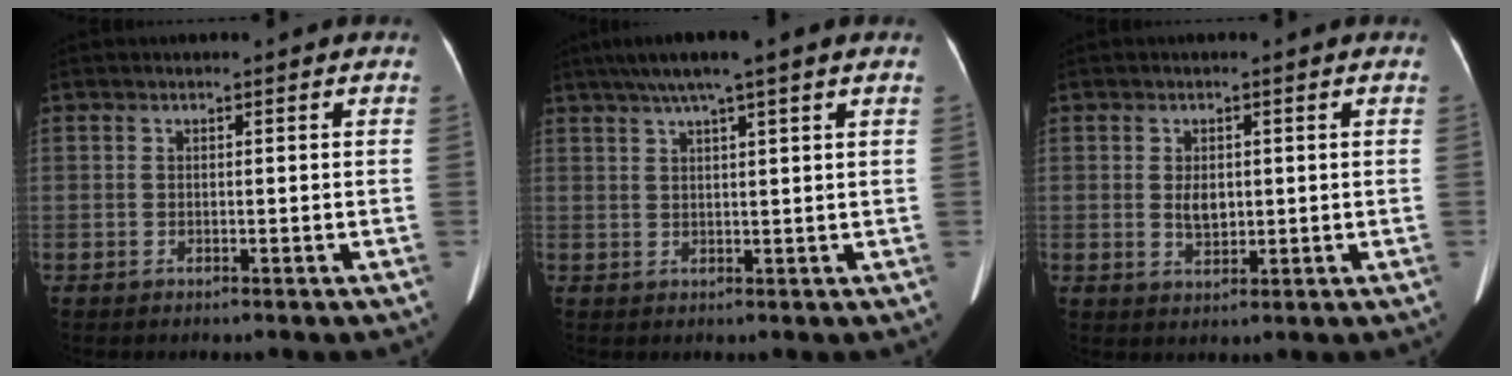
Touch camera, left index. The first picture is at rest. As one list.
[{"total": 7.5, "force": [5.3, -0.6, 5.3], "torque": [-0.089, 0.034, 0.086]}, {"total": 2.8, "force": [0.5, 1.7, 2.2], "torque": [-0.042, 0.001, 0.015]}]